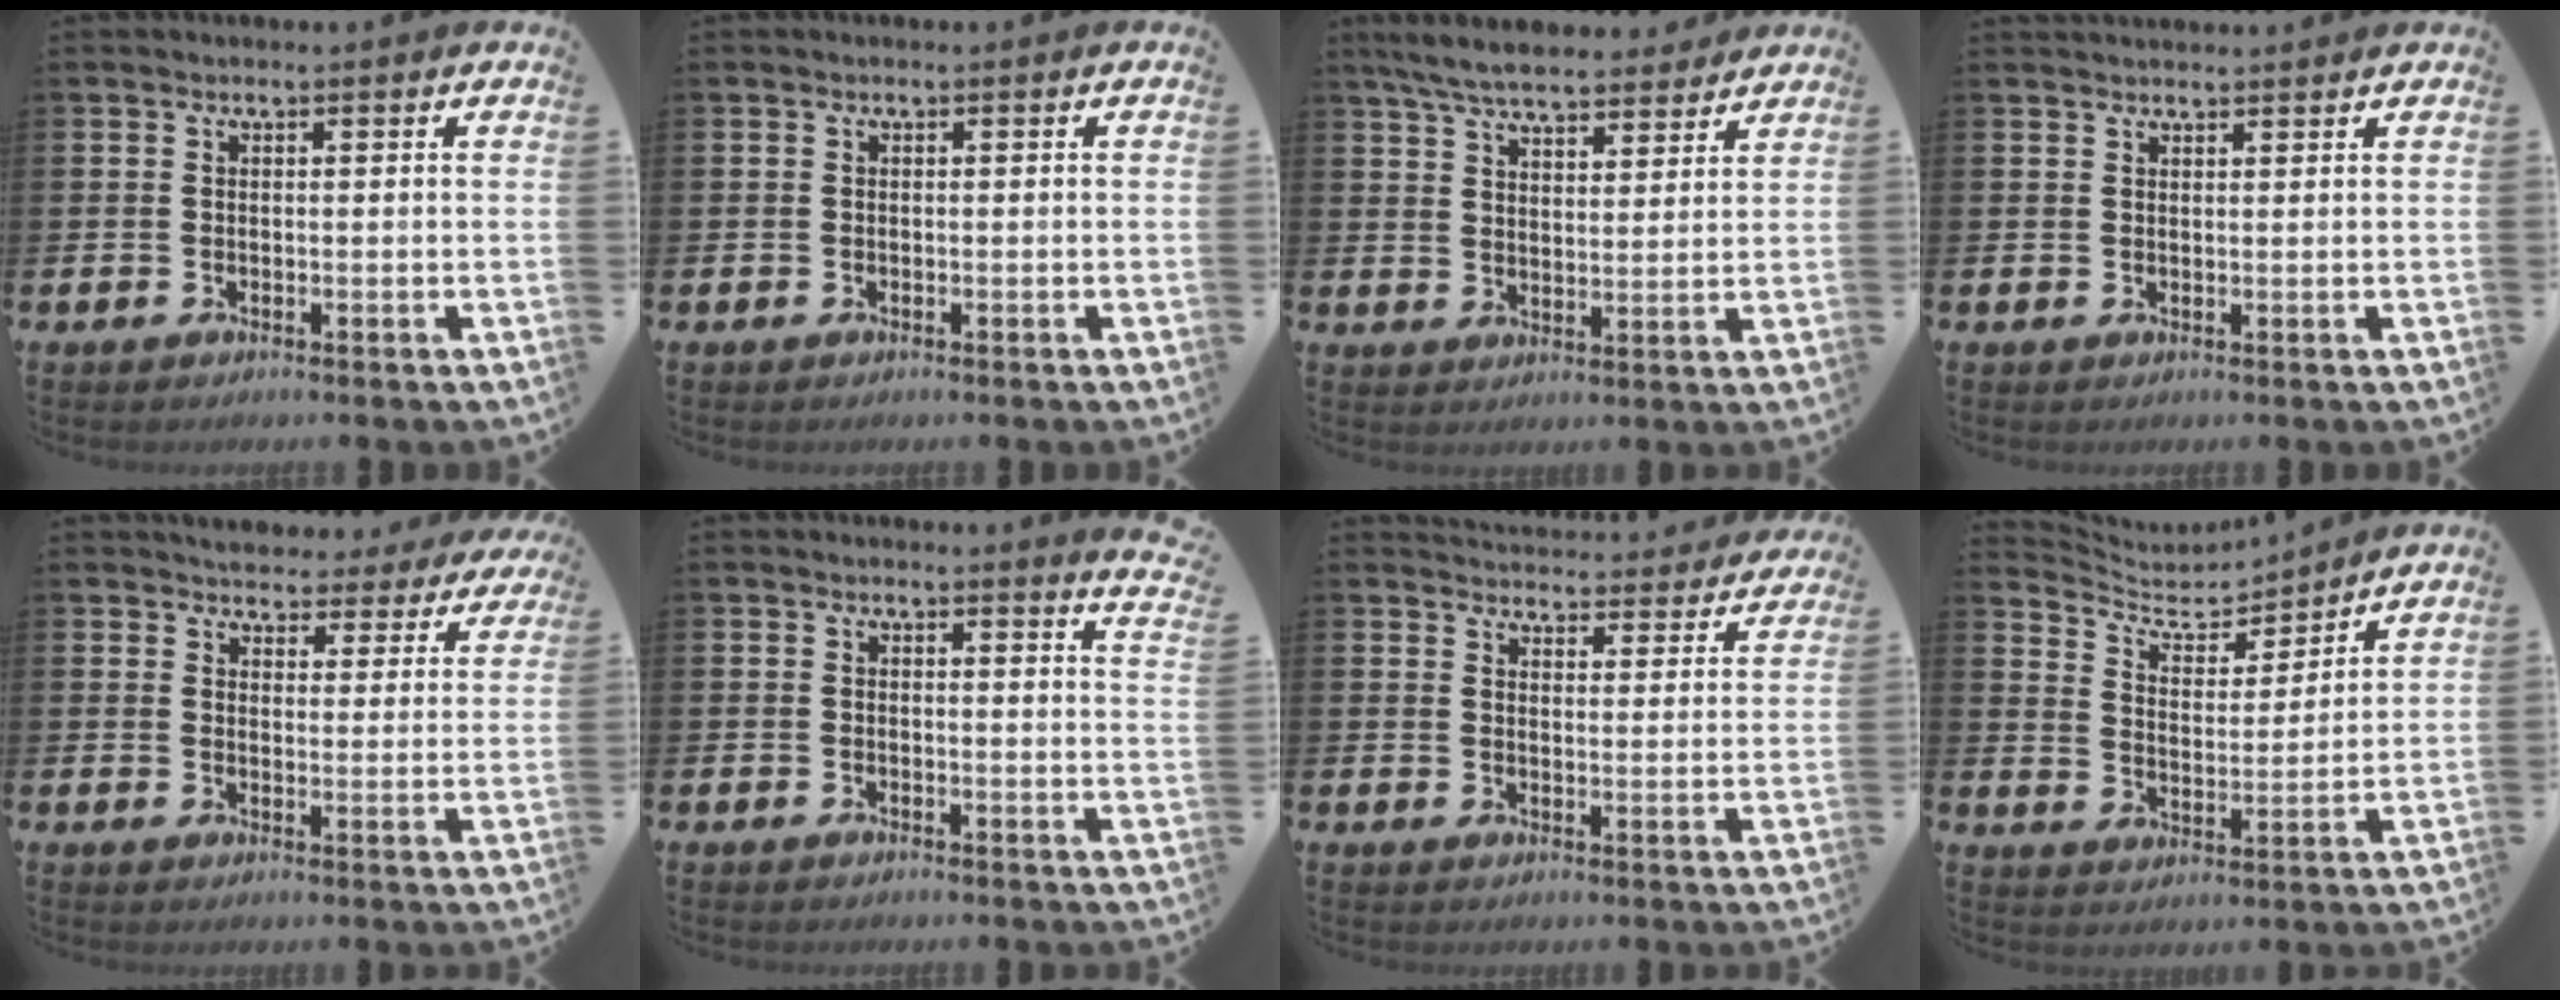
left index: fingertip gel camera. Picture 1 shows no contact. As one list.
[{"total": 0.0}, {"total": 6.9, "force": [6.5, 1.4, 2.0], "torque": [-0.059, -0.028, 0.116]}, {"total": 1.7, "force": [1.7, 0.2, 0.1], "torque": [0.005, -0.007, 0.029]}, {"total": 4.4, "force": [4.3, 1.1, 0.0], "torque": [-0.017, -0.030, 0.075]}, {"total": 2.2, "force": [2.1, -0.2, 0.1], "torque": [0.011, -0.020, 0.034]}, {"total": 4.5, "force": [4.4, 0.7, 0.2], "torque": [-0.009, -0.037, 0.075]}, {"total": 5.7, "force": [5.5, 1.4, 0.8], "torque": [-0.052, -0.041, 0.094]}]